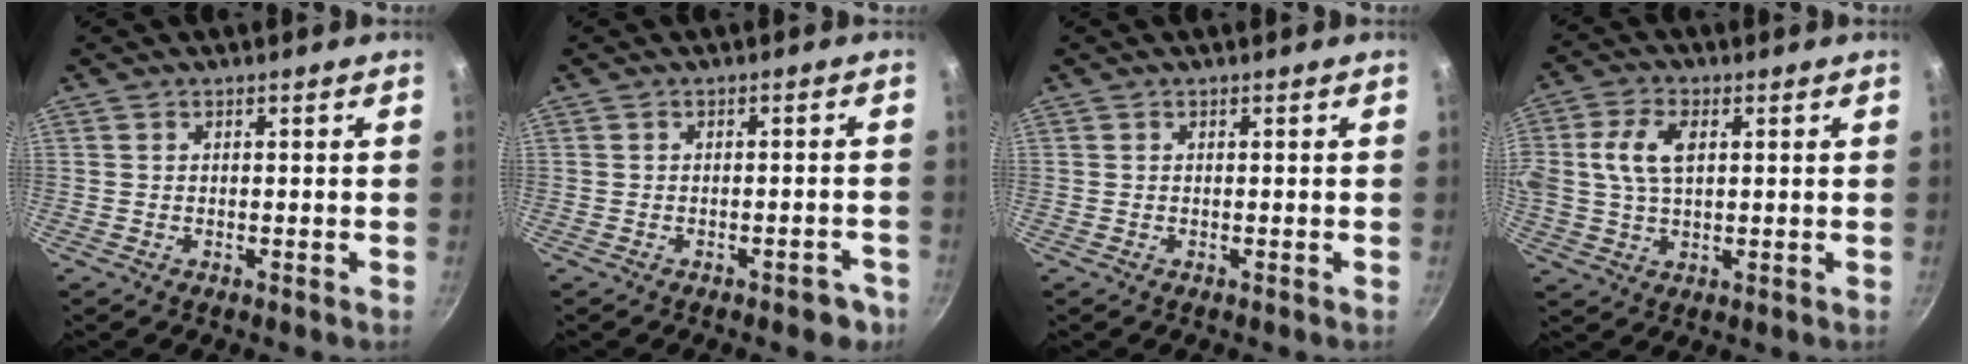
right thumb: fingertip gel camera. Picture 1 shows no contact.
{"total": 3.5, "force": [-2.3, 1.5, 2.1], "torque": [-0.015, 0.020, -0.026]}
{"total": 0.0}
{"total": 8.4, "force": [1.7, 4.9, 6.6], "torque": [-0.139, 0.008, 0.036]}